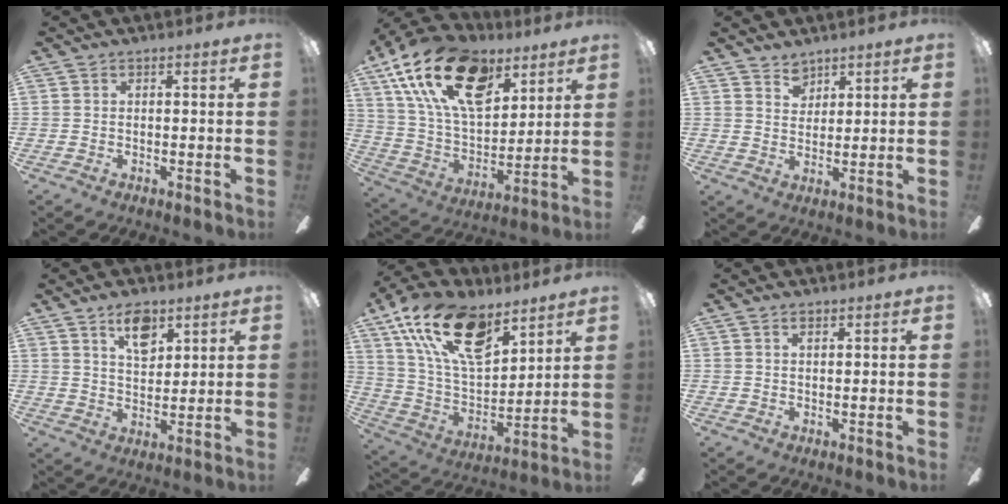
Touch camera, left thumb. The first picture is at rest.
{"total": 23.9, "force": [12.6, 13.0, 15.6], "torque": [-0.290, -0.057, 0.223]}
{"total": 4.3, "force": [3.4, 2.6, 0.3], "torque": [-0.001, -0.015, 0.063]}
{"total": 7.7, "force": [5.0, 3.8, 4.4], "torque": [-0.061, -0.018, 0.084]}
{"total": 21.9, "force": [13.0, 10.5, 14.1], "torque": [-0.281, -0.061, 0.231]}
{"total": 1.1, "force": [0.6, 0.5, 0.7], "torque": [-0.008, -0.003, 0.010]}